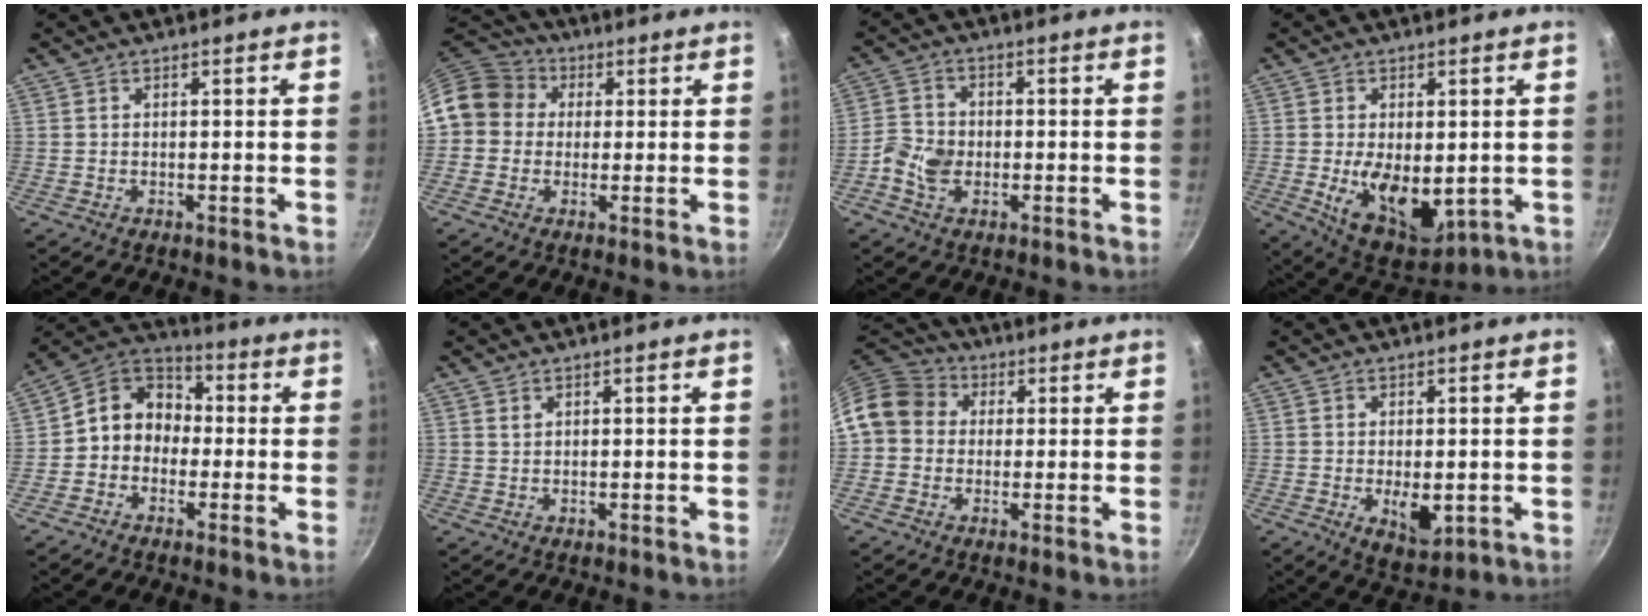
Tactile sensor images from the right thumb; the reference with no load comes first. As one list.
[{"total": 11.0, "force": [1.8, 9.8, 4.6], "torque": [-0.057, 0.027, 0.012]}, {"total": 6.0, "force": [-1.7, 4.5, 3.6], "torque": [-0.069, 0.016, -0.046]}, {"total": 12.2, "force": [-1.1, 7.2, 9.8], "torque": [-0.138, -0.021, 0.003]}, {"total": 9.9, "force": [-1.0, 8.4, 5.1], "torque": [-0.043, 0.041, -0.043]}, {"total": 0.7, "force": [0.6, 0.3, 0.3], "torque": [-0.005, -0.003, 0.012]}, {"total": 10.3, "force": [1.6, 8.9, 4.9], "torque": [-0.059, 0.024, 0.009]}, {"total": 6.2, "force": [-0.9, 3.5, 5.1], "torque": [-0.065, -0.014, -0.004]}]